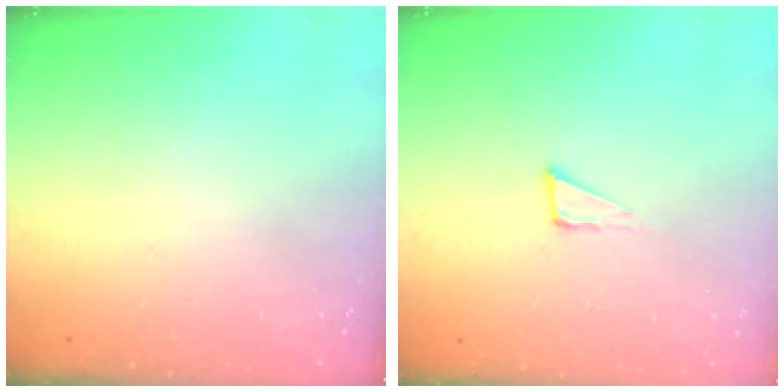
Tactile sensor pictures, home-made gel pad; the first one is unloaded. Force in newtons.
{"total": 4.4, "press": 4.3, "slide": 0.8}